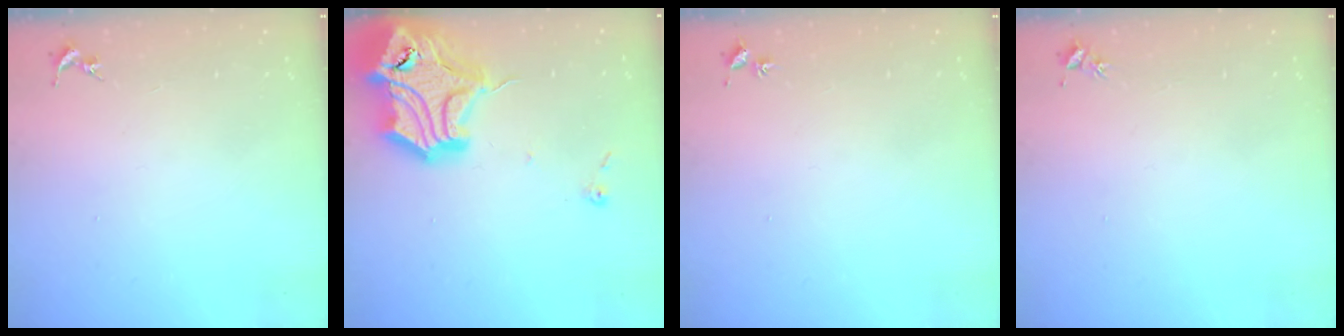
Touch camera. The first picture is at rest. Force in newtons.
{"total": 23.2, "press": 23.0, "slide": 2.7}
{"total": 2.1, "press": 2.1, "slide": 0.2}
{"total": 3.4, "press": 3.4, "slide": 0.5}